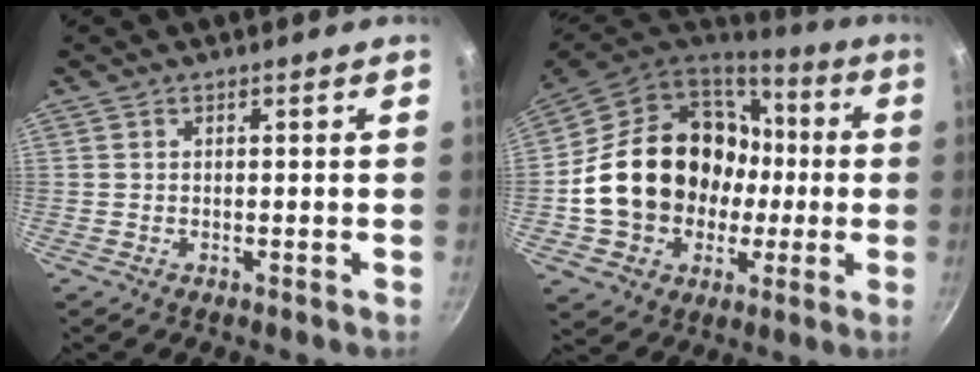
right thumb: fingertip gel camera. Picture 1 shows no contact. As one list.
[{"total": 23.9, "force": [-0.2, 19.5, 13.8], "torque": [-0.221, 0.048, 0.021]}]